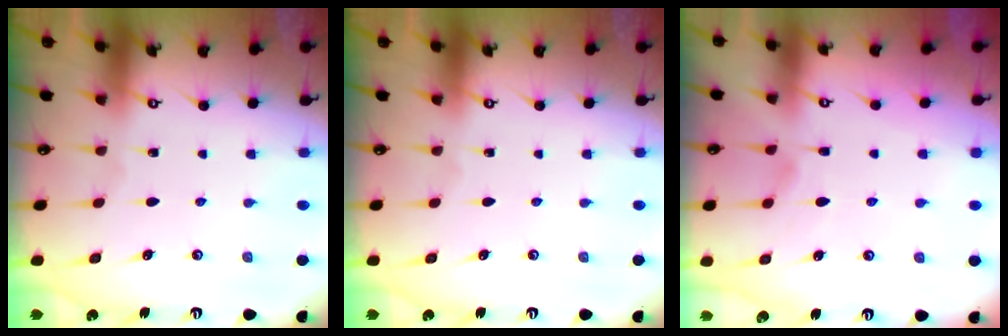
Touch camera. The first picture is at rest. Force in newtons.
{"total": 0.0}
{"total": 2.9, "press": 2.6, "slide": 1.2}